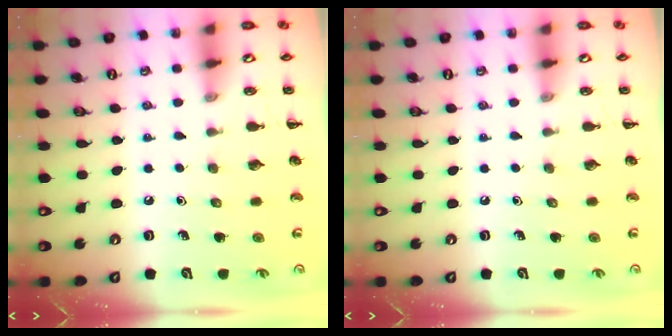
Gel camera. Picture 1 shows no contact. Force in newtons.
{"total": 0.0}